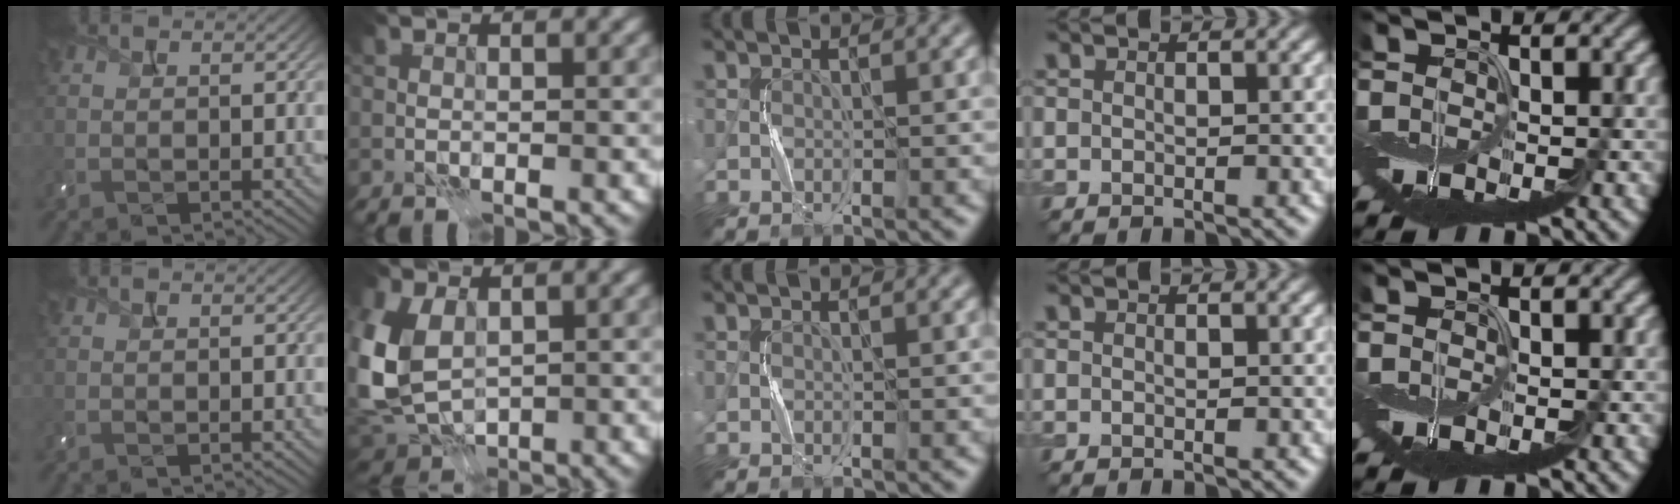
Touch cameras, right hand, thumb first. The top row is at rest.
{"index": {"total": 8.9, "force": [0.5, 6.1, 6.5], "torque": [-0.179, -0.010, 0.008]}}